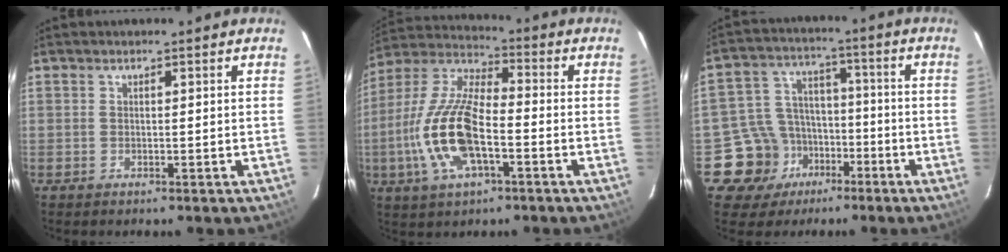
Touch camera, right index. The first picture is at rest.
{"total": 16.2, "force": [-4.4, 6.3, 14.3], "torque": [-0.304, -0.001, -0.090]}
{"total": 11.0, "force": [-6.0, 9.1, 1.8], "torque": [-0.061, 0.036, -0.091]}